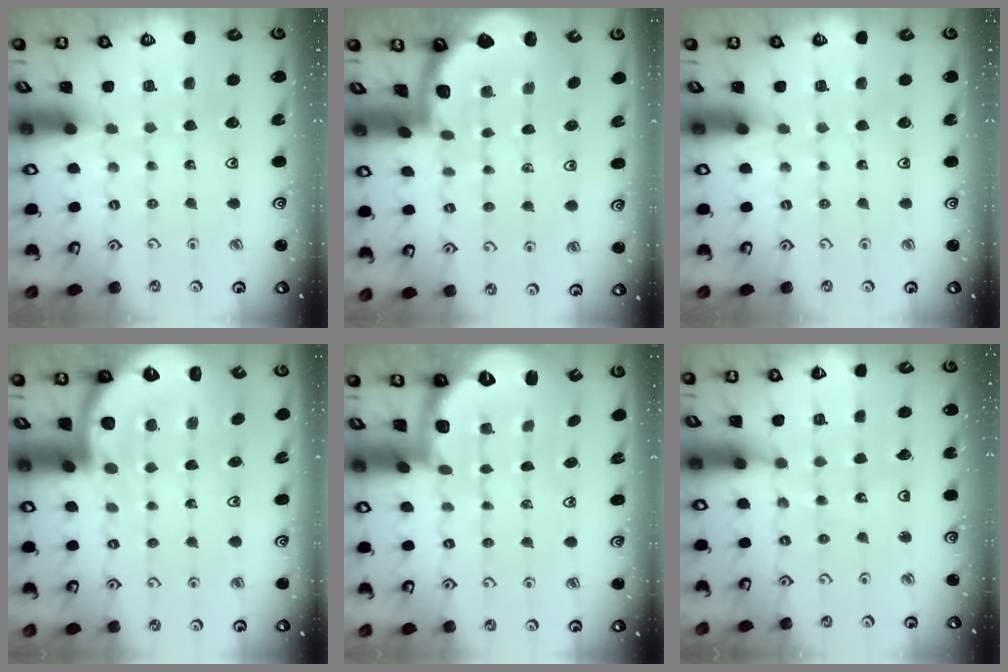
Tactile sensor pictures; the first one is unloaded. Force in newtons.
{"total": 1.6, "press": 1.6, "slide": 0.1}
{"total": 0.0}
{"total": 5.8, "press": 5.8, "slide": 1.0}
{"total": 2.8, "press": 1.7, "slide": 2.1}
{"total": 5.7, "press": 5.6, "slide": 0.7}